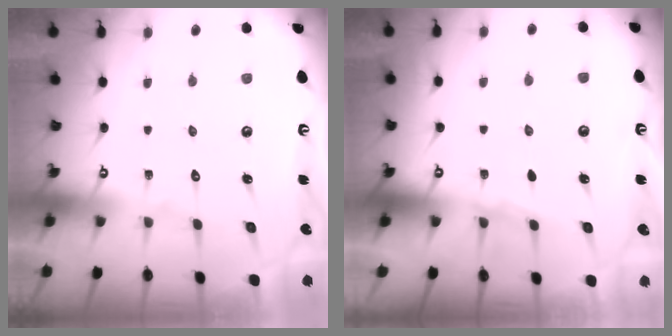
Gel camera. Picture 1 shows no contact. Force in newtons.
{"total": 3.4, "press": 3.3, "slide": 0.5}